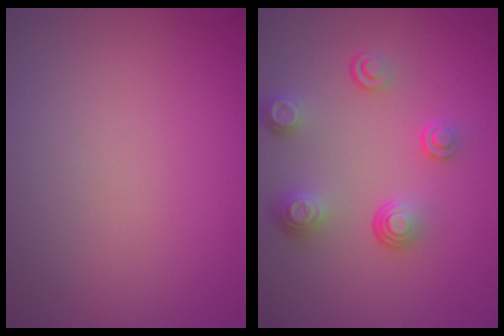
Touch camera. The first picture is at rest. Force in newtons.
{"total": 4.0, "press": 2.8, "slide": 2.8}